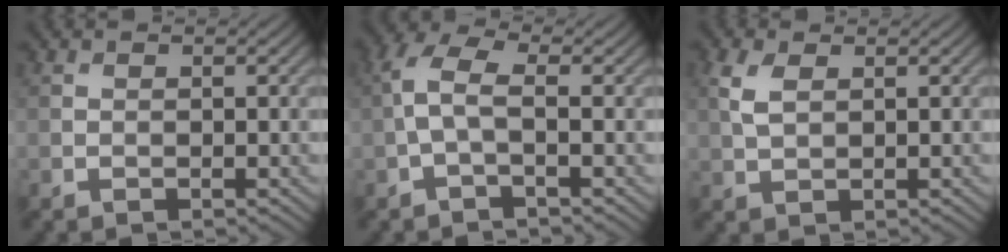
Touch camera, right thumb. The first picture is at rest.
{"total": 3.7, "force": [-0.5, 1.3, 3.5], "torque": [-0.085, 0.012, -0.020]}
{"total": 3.1, "force": [1.1, 1.7, 2.4], "torque": [-0.066, 0.004, 0.024]}